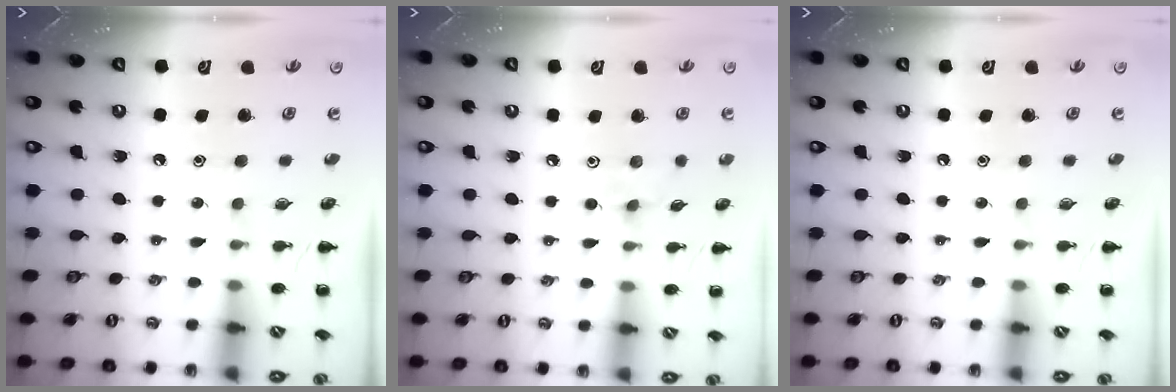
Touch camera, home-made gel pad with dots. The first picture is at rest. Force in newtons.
{"total": 5.6, "press": 5.2, "slide": 2.0}
{"total": 0.0}